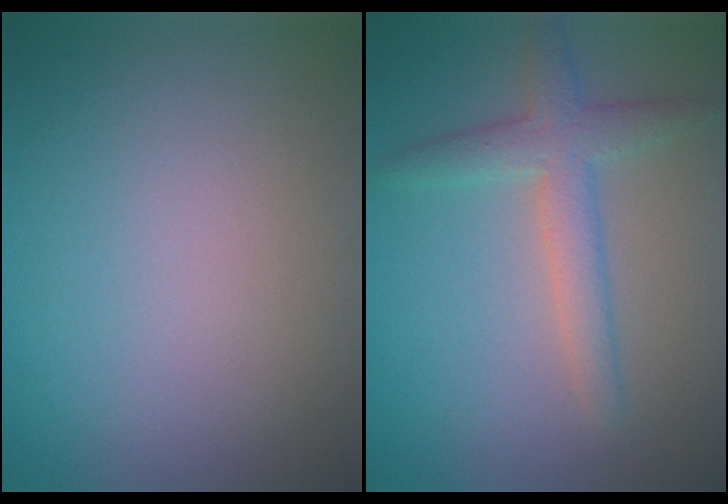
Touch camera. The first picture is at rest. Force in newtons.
{"total": 2.8, "press": 2.8, "slide": 0.2}